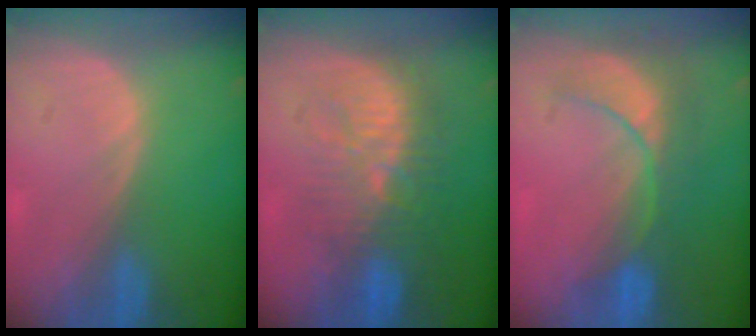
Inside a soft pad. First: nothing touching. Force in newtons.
{"total": 9.2, "press": 9.0, "slide": 2.0}
{"total": 7.9, "press": 7.3, "slide": 3.0}